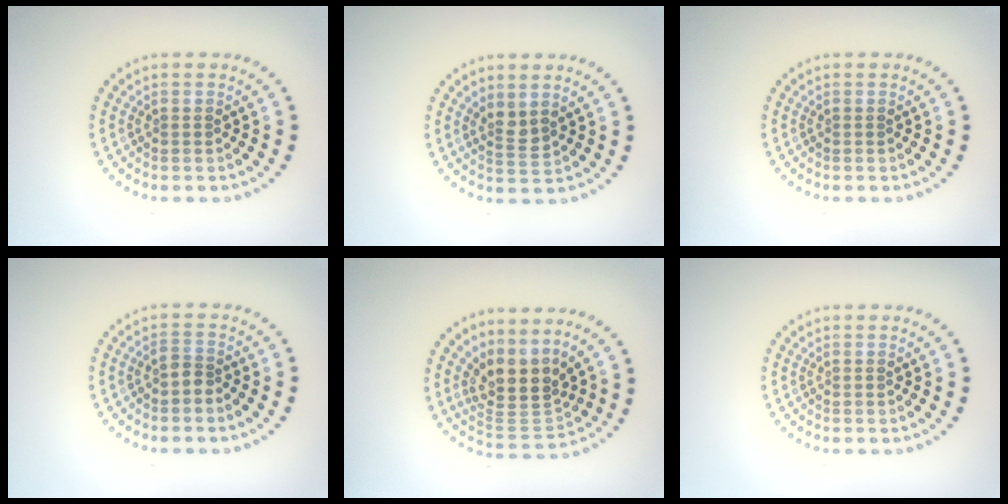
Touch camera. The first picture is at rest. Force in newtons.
{"total": 1.6, "press": 1.3, "slide": 1.0}
{"total": 0.0}
{"total": 1.4, "press": 1.0, "slide": 1.0}
{"total": 4.1, "press": 3.1, "slide": 2.7}
{"total": 0.0}